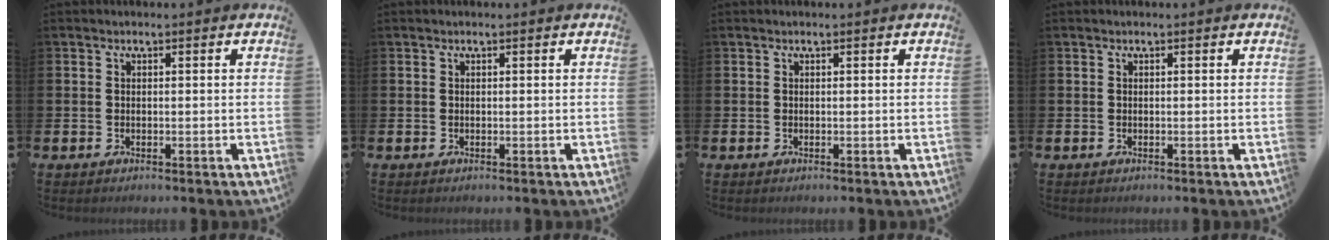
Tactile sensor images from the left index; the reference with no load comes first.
{"total": 0.0}
{"total": 0.0}
{"total": 0.0}